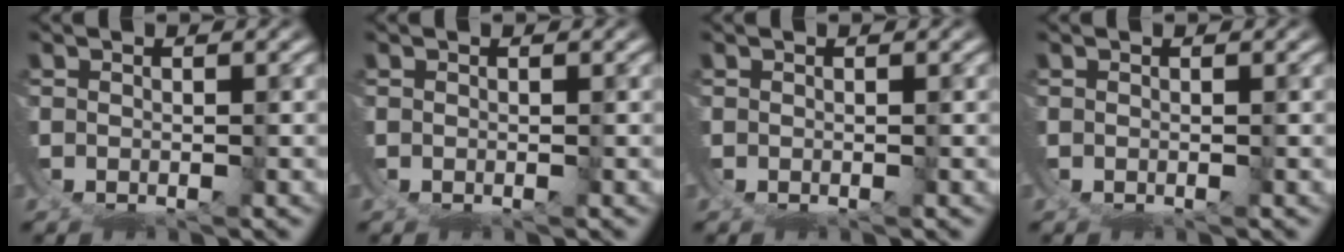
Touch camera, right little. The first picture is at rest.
{"total": 0.0}
{"total": 0.0}
{"total": 0.0}